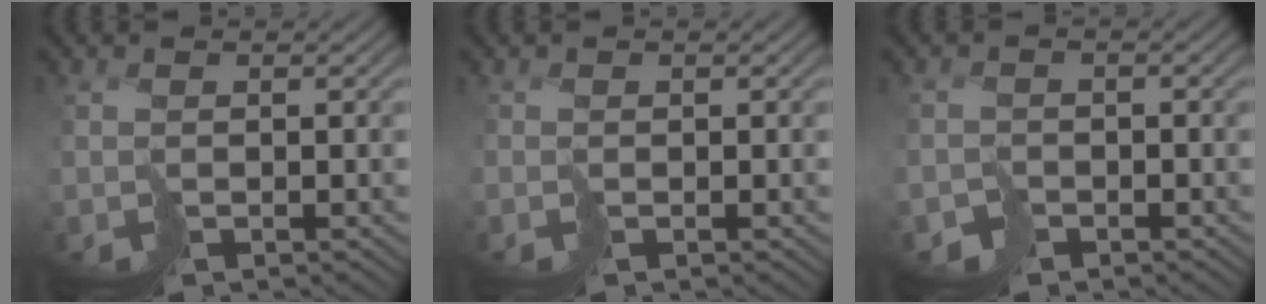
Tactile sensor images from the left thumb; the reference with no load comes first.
{"total": 0.8, "force": [0.1, -0.3, -0.7], "torque": [0.021, 0.003, 0.001]}
{"total": 1.7, "force": [-1.4, 0.6, -0.7], "torque": [0.026, -0.003, -0.031]}